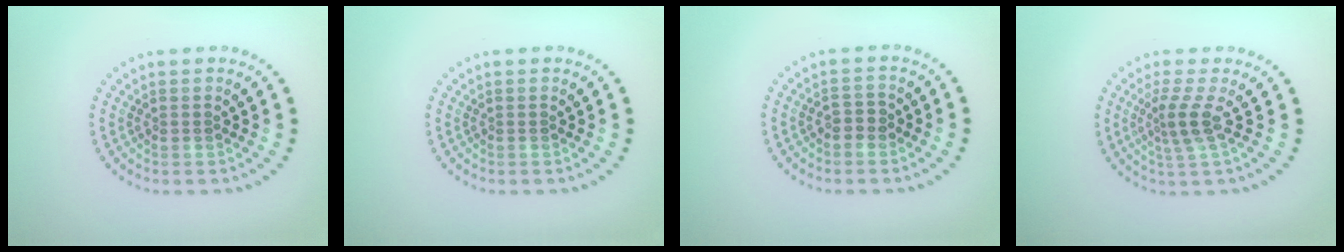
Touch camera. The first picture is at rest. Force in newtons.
{"total": 0.0}
{"total": 1.2, "press": 1.0, "slide": 0.5}
{"total": 2.6, "press": 1.8, "slide": 1.8}